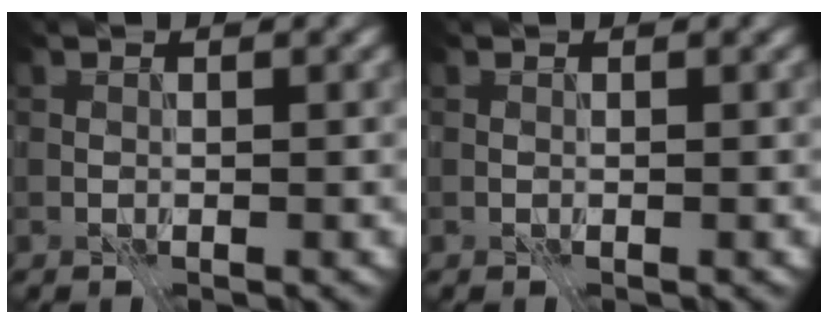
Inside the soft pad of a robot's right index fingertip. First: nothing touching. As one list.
[{"total": 0.0}]